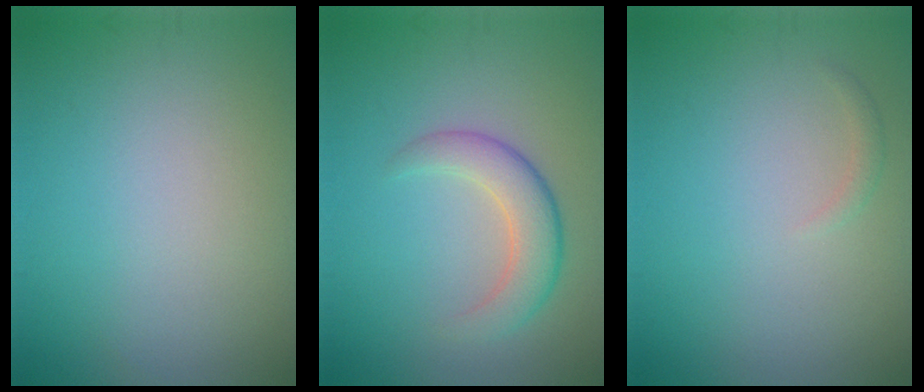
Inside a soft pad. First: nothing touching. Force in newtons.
{"total": 3.8, "press": 3.8, "slide": 0.1}
{"total": 0.7, "press": 0.7, "slide": 0.0}